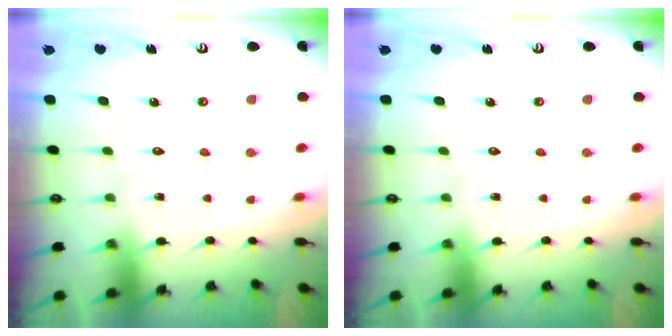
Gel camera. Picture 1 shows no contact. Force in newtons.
{"total": 0.0}